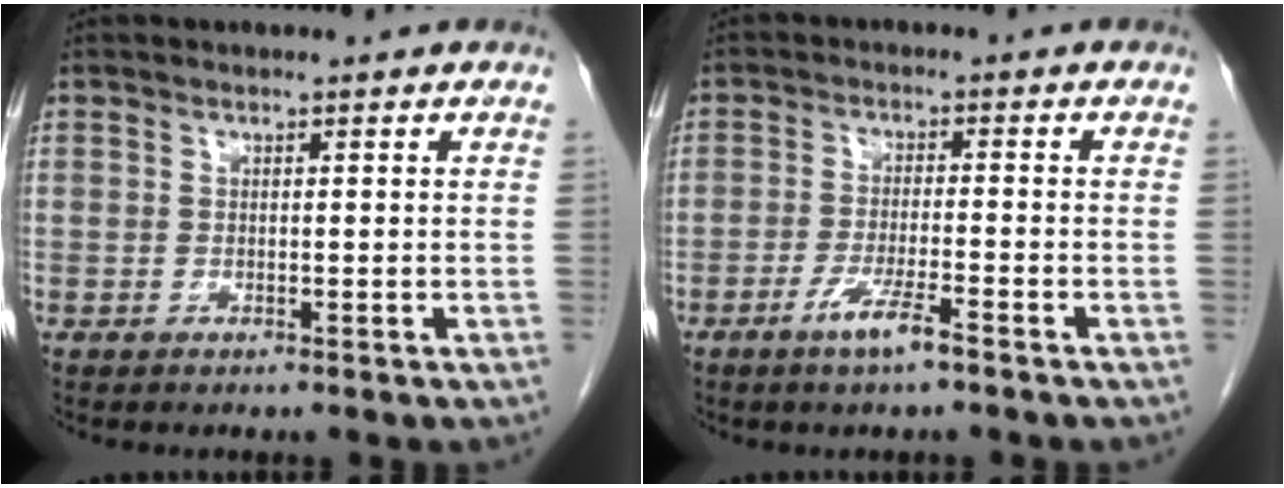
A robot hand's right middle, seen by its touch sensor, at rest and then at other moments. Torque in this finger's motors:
{"motor_torque": [1.10, -0.53, 0.46, 0.10]}